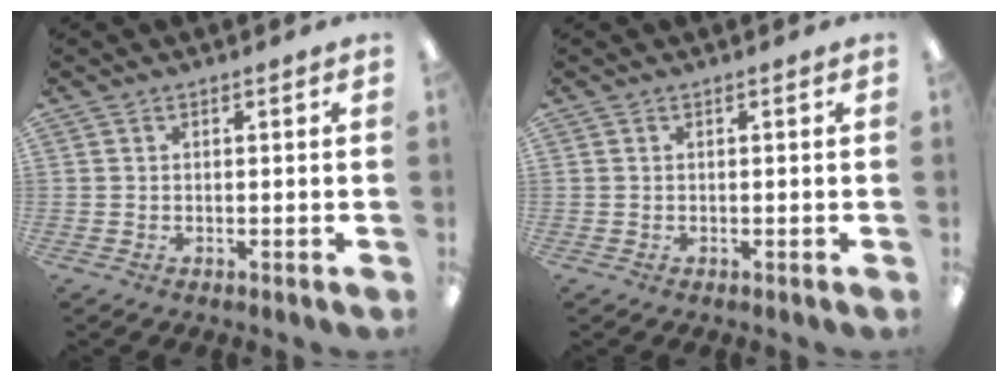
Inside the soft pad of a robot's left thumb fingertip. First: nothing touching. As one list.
[{"total": 0.0}]